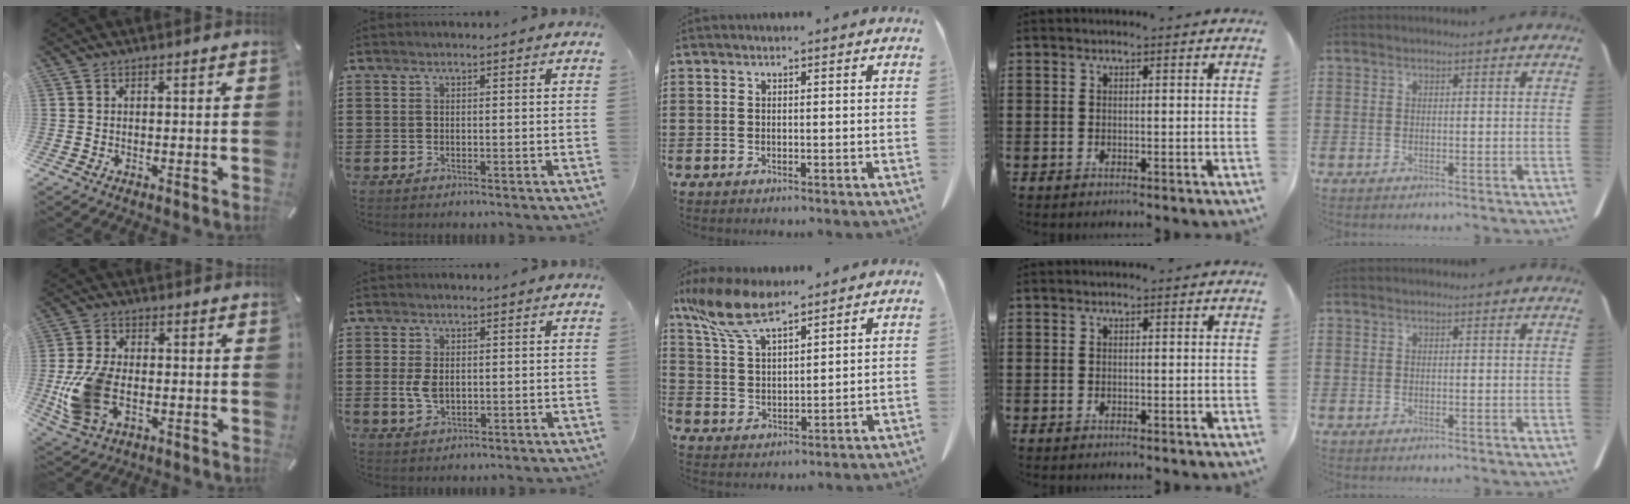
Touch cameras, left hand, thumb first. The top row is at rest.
{"thumb": {"total": 11.9, "force": [-2.6, 7.6, 8.8], "torque": [-0.205, -0.002, -0.044]}, "index": {"total": 3.1, "force": [0.1, 2.0, 2.4], "torque": [-0.064, 0.001, -0.004]}, "middle": {"total": 9.4, "force": [7.0, 3.0, 5.6], "torque": [-0.142, -0.020, 0.128]}}